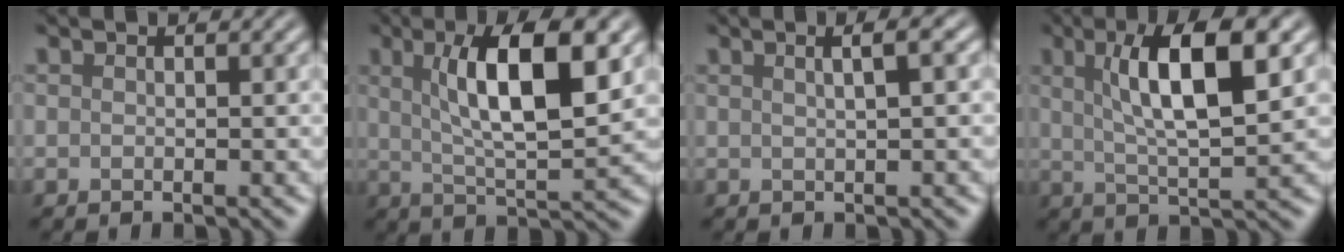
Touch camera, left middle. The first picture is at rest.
{"total": 8.7, "force": [2.3, 2.4, 8.1], "torque": [-0.121, 0.000, 0.045]}
{"total": 3.3, "force": [1.2, 1.4, 2.8], "torque": [-0.011, 0.019, -0.009]}
{"total": 7.8, "force": [2.1, 1.9, 7.3], "torque": [-0.113, 0.004, 0.042]}